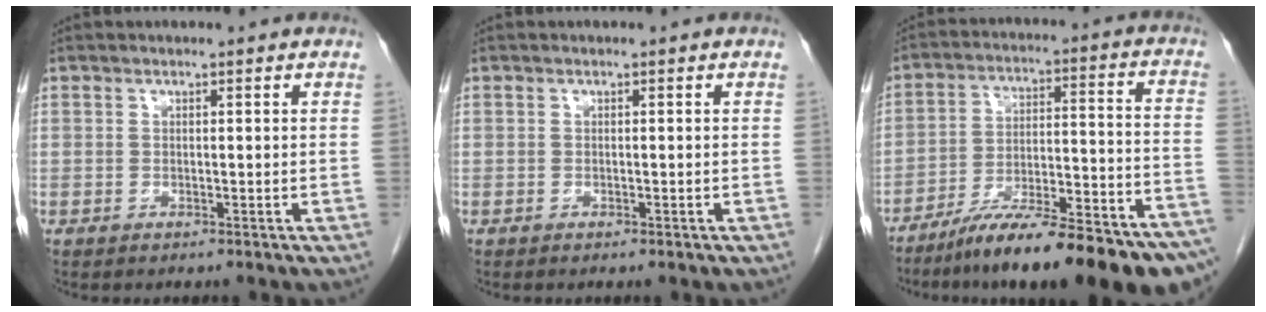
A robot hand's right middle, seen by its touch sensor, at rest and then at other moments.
{"total": 0.0}
{"total": 23.2, "force": [-18.7, 2.0, 13.6], "torque": [-0.138, 0.011, -0.284]}